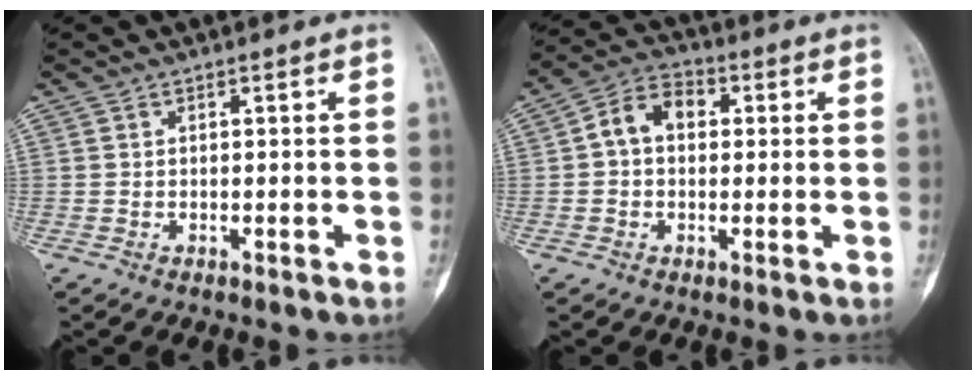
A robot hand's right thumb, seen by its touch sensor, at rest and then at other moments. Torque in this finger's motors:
{"motor_torque": [-0.32, 0.76, 0.14, -0.12, 0.04]}